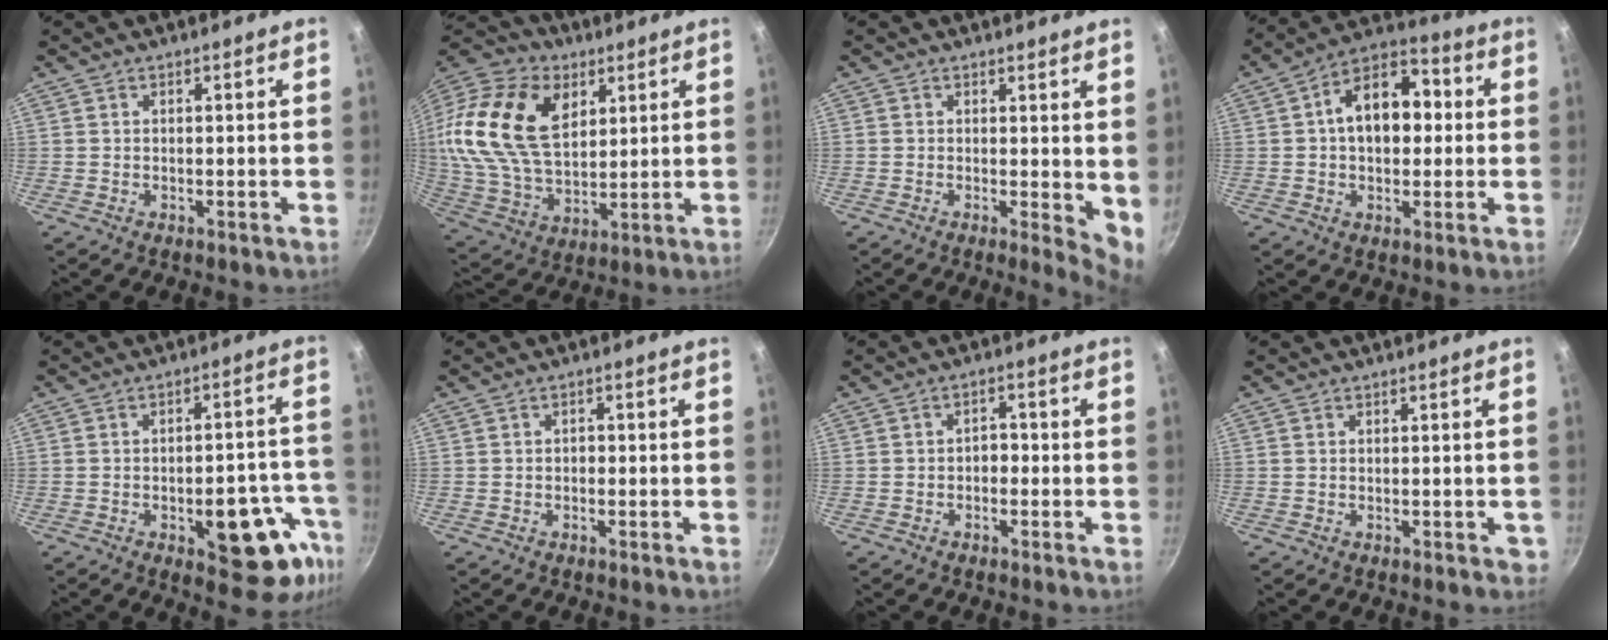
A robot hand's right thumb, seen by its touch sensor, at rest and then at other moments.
{"total": 24.8, "force": [8.2, 16.4, 16.7], "torque": [-0.327, 0.000, 0.149]}
{"total": 5.2, "force": [0.6, 2.0, 4.8], "torque": [-0.057, -0.011, 0.007]}
{"total": 13.8, "force": [1.3, 9.3, 10.1], "torque": [-0.107, 0.032, 0.005]}
{"total": 15.2, "force": [-6.0, 7.0, 12.1], "torque": [-0.086, 0.034, -0.072]}
{"total": 1.0, "force": [-0.4, 0.7, 0.5], "torque": [-0.007, 0.004, -0.006]}
{"total": 2.3, "force": [-0.8, 1.7, 1.4], "torque": [-0.006, 0.014, -0.015]}
{"total": 1.5, "force": [0.0, 1.1, 1.0], "torque": [-0.006, 0.001, 0.002]}